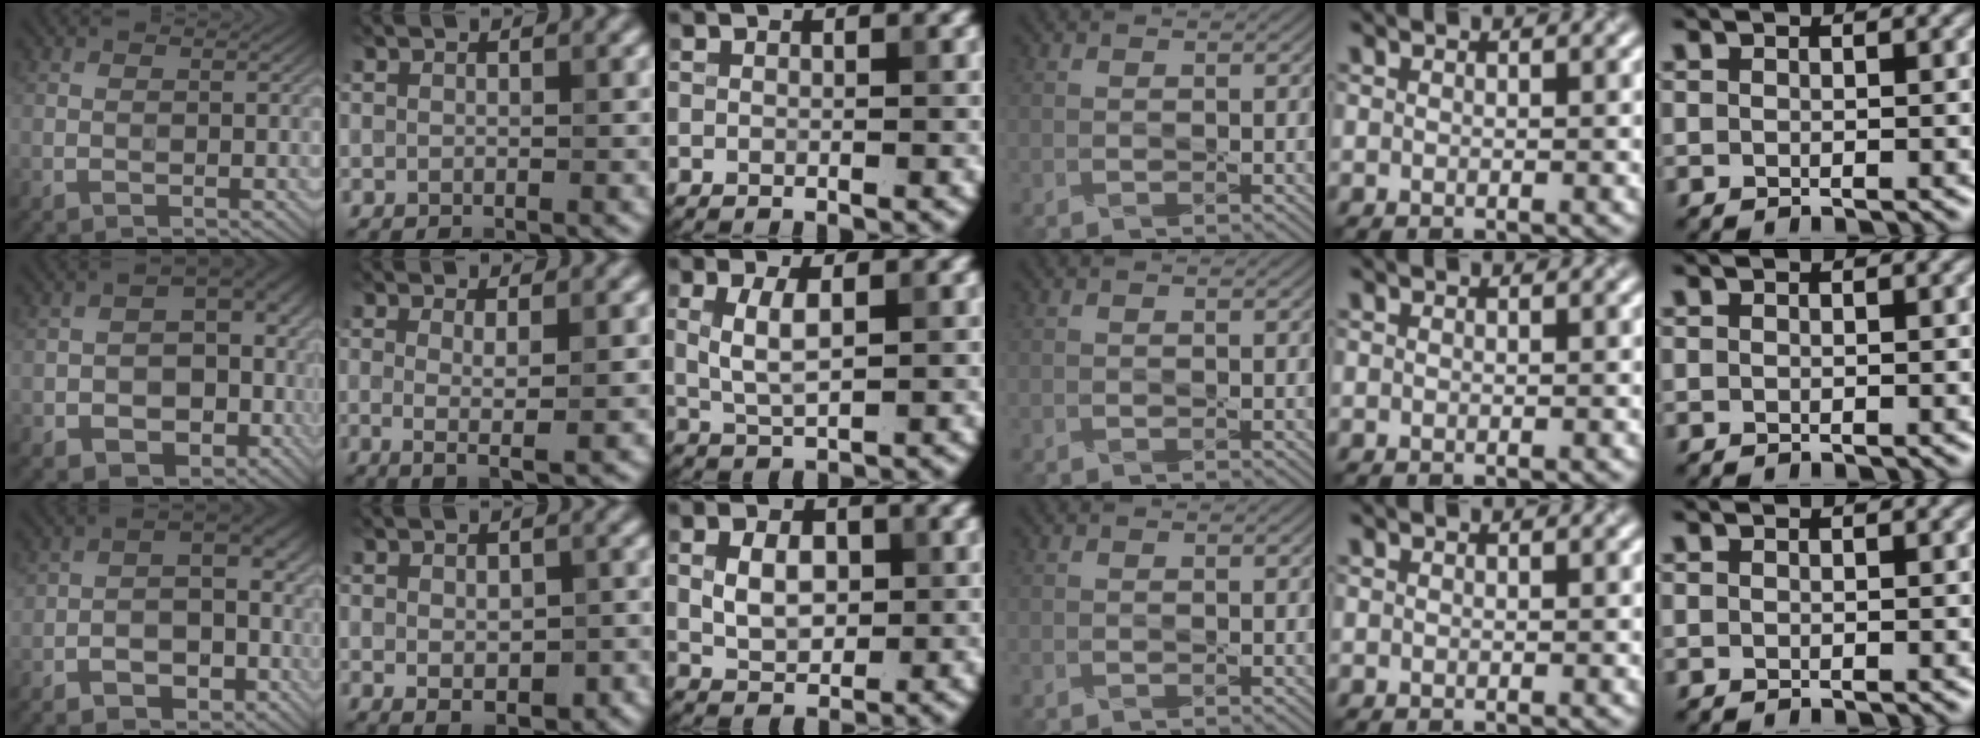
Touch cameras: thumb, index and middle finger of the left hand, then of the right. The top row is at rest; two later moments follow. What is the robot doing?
{"motion": "wipe", "object": "phone"}